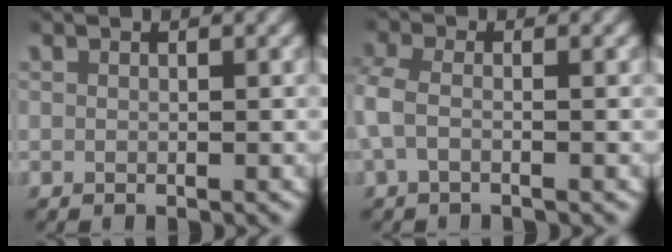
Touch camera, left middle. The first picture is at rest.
{"total": 2.7, "force": [-0.4, 1.6, 2.1], "torque": [-0.069, -0.006, -0.008]}